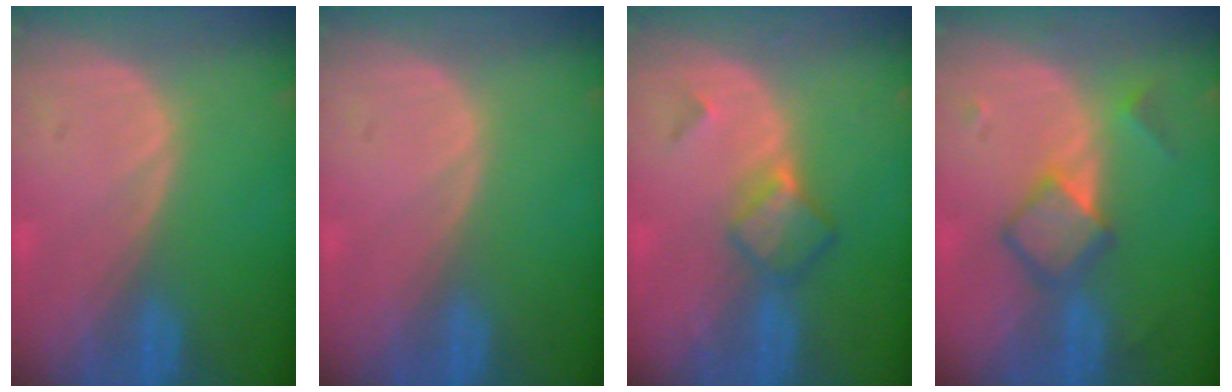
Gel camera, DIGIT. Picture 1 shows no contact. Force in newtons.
{"total": 0.0}
{"total": 4.9, "press": 4.3, "slide": 2.3}
{"total": 5.2, "press": 5.2, "slide": 0.1}